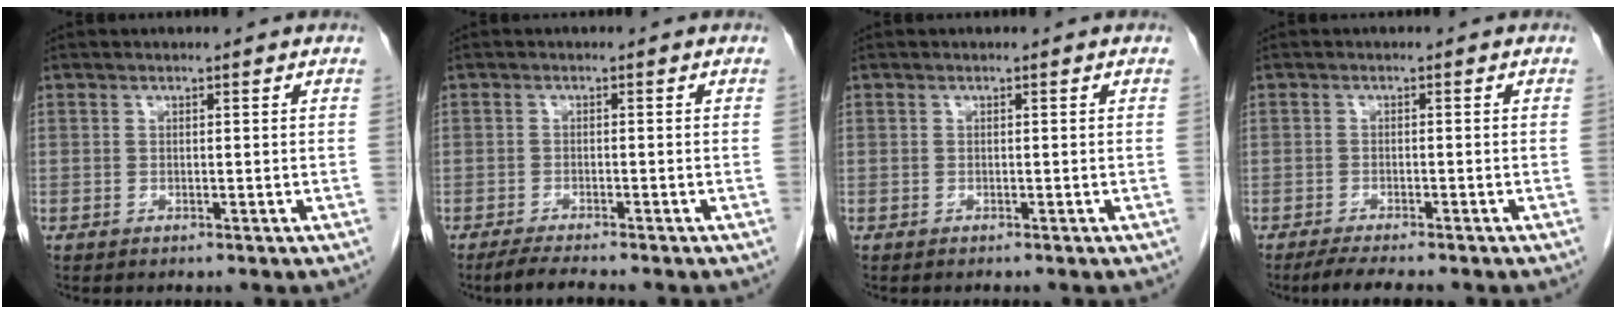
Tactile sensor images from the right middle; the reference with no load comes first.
{"total": 3.2, "force": [-2.8, -0.2, 1.5], "torque": [-0.038, -0.015, -0.050]}
{"total": 0.0}
{"total": 4.6, "force": [-3.8, 0.4, 2.5], "torque": [-0.046, -0.013, -0.059]}